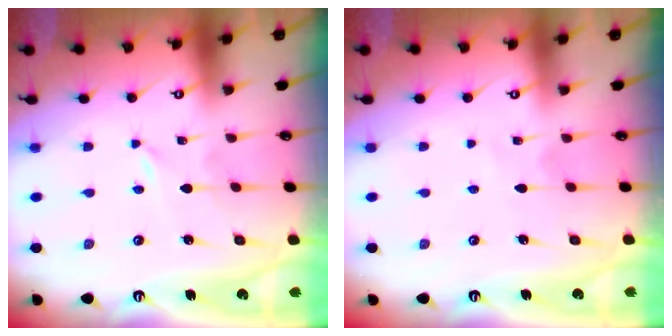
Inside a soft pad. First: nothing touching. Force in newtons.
{"total": 3.8, "press": 3.8, "slide": 0.4}